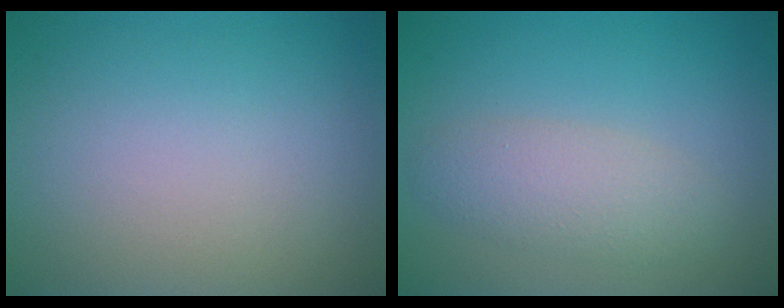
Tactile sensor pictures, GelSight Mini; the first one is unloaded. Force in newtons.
{"total": 3.0, "press": 3.0, "slide": 0.2}